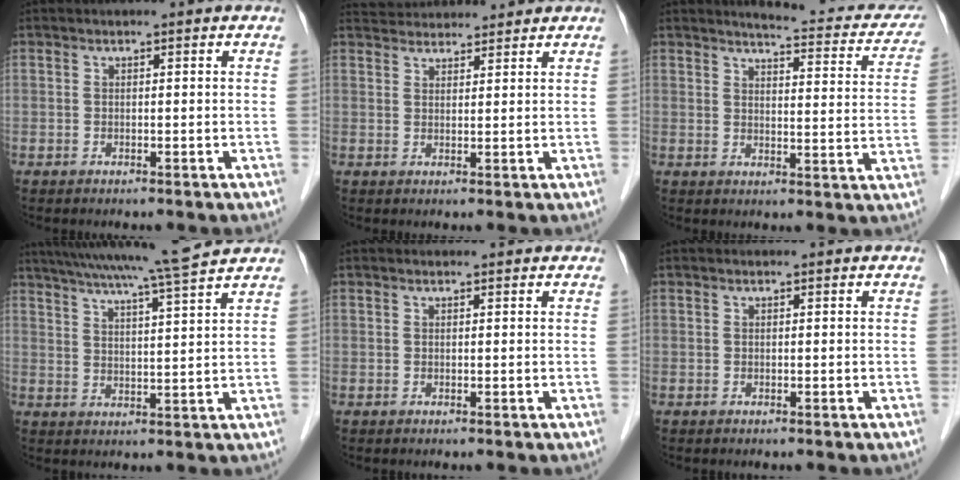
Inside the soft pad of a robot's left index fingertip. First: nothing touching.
{"total": 6.4, "force": [6.3, 0.9, 1.0], "torque": [-0.021, 0.033, 0.097]}
{"total": 13.8, "force": [12.8, 2.3, 4.6], "torque": [-0.035, -0.038, 0.128]}
{"total": 13.7, "force": [12.1, -1.6, 6.4], "torque": [-0.112, -0.004, 0.172]}
{"total": 1.5, "force": [1.5, 0.3, 0.4], "torque": [-0.013, 0.010, 0.015]}
{"total": 0.0}